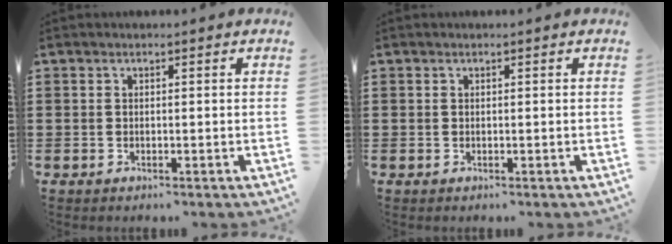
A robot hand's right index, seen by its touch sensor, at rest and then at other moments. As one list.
[{"total": 0.0}]